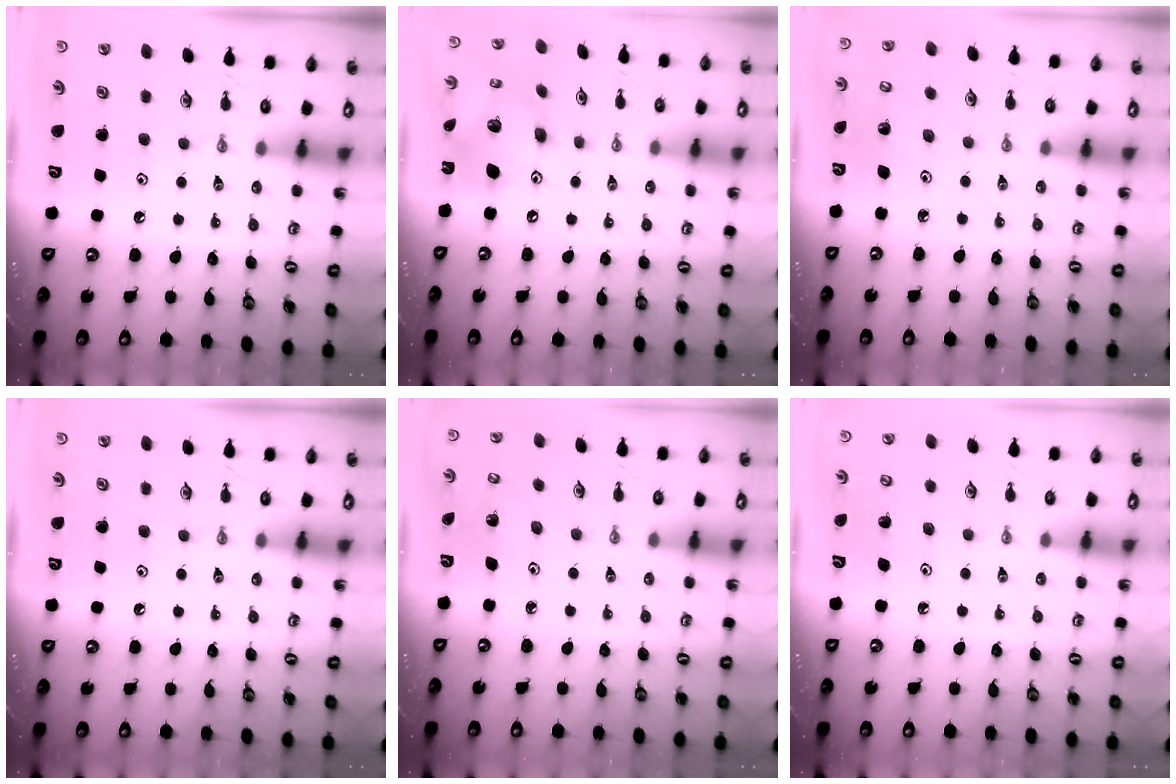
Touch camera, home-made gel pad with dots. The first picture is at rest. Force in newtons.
{"total": 15.2, "press": 15.1, "slide": 1.5}
{"total": 3.0, "press": 2.9, "slide": 0.5}
{"total": 0.0}
{"total": 3.0, "press": 3.0, "slide": 0.1}
{"total": 4.0, "press": 4.0, "slide": 0.2}